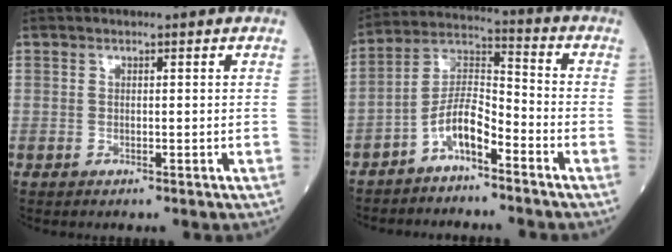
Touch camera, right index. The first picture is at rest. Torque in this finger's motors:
{"motor_torque": [1.08, -0.80, 0.55, 0.14]}